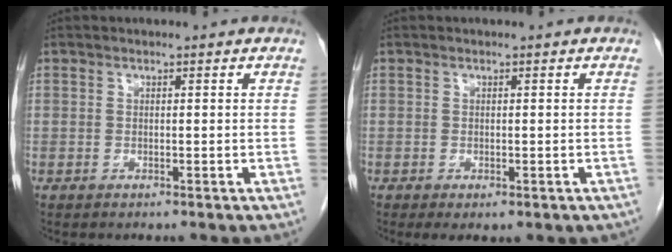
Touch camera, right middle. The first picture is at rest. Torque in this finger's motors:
{"motor_torque": [0.06, 0.02, 0.01, 0.03]}